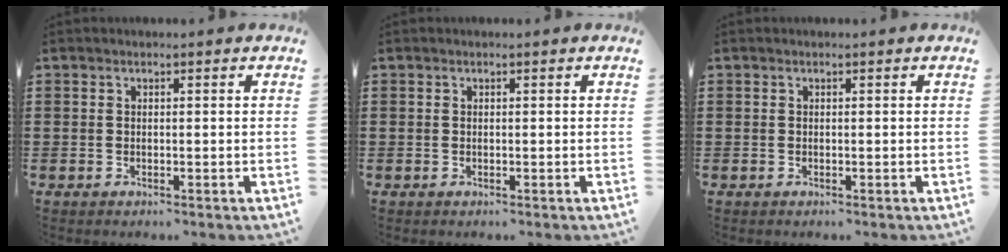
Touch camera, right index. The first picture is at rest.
{"total": 0.0}
{"total": 0.0}